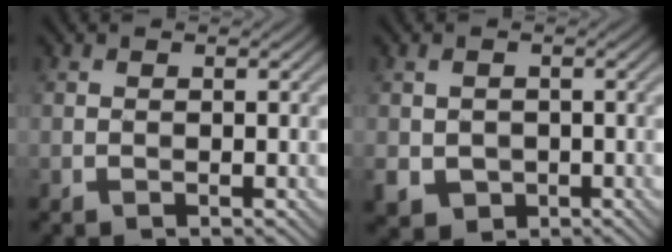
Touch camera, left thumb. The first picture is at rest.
{"total": 3.4, "force": [-0.9, 2.9, 1.4], "torque": [-0.045, -0.013, -0.013]}